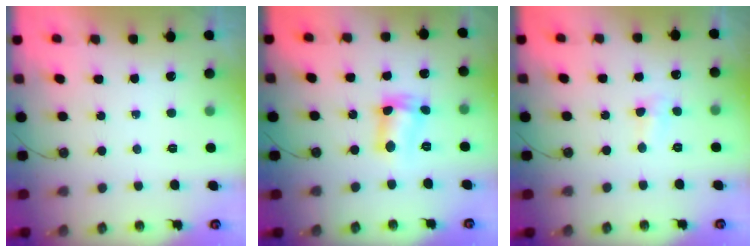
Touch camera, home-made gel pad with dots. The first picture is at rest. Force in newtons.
{"total": 8.3, "press": 7.9, "slide": 2.4}
{"total": 3.8, "press": 3.8, "slide": 0.5}